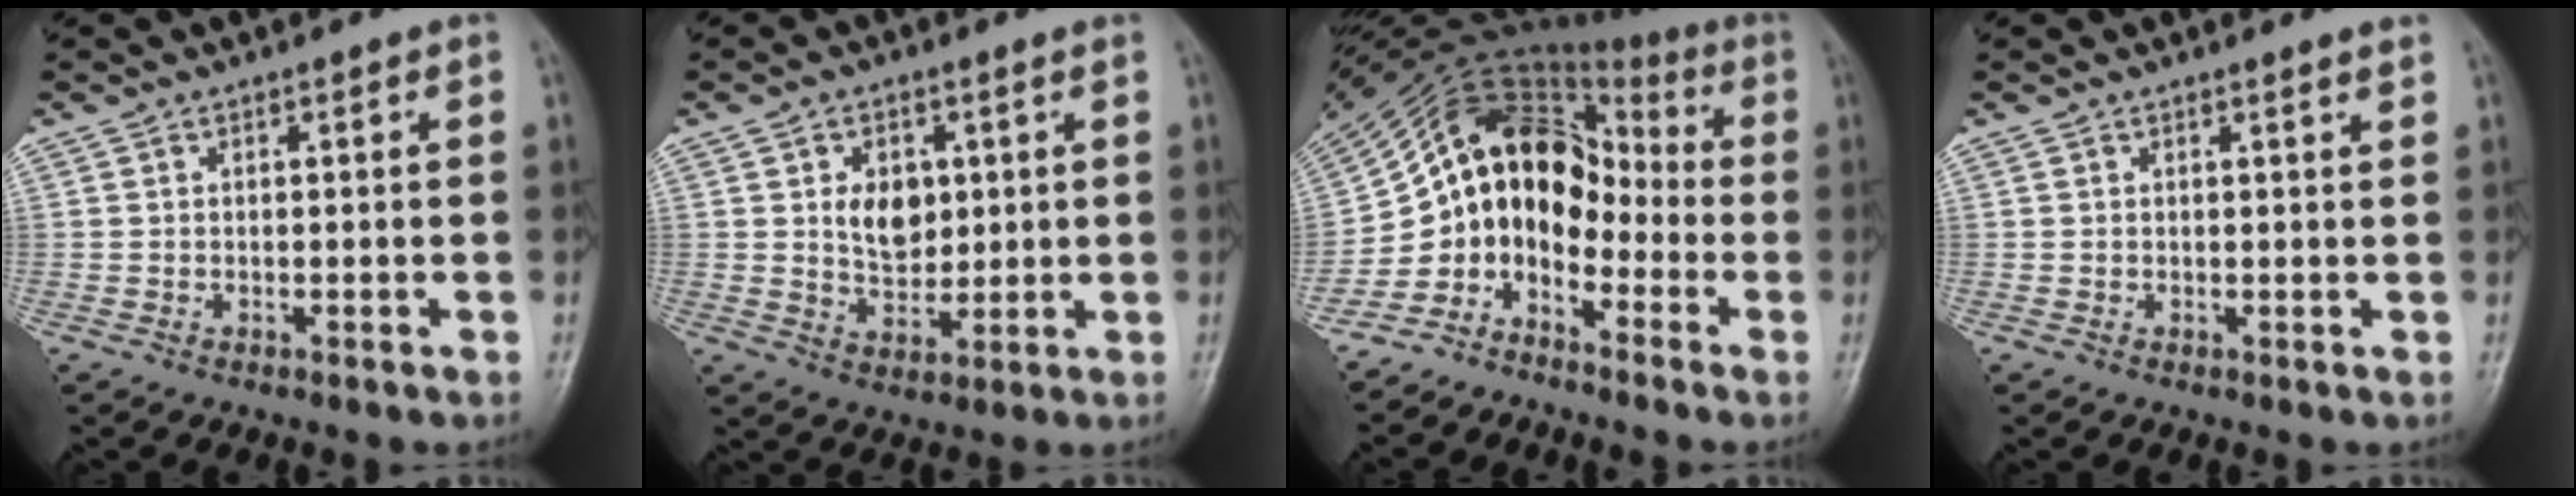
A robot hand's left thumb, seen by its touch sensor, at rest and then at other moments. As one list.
[{"total": 7.1, "force": [1.8, 4.9, 4.7], "torque": [-0.049, -0.013, 0.036]}, {"total": 13.2, "force": [-5.5, 9.3, 7.5], "torque": [-0.114, 0.096, -0.120]}, {"total": 1.0, "force": [0.8, -0.1, 0.5], "torque": [-0.010, -0.006, 0.013]}]